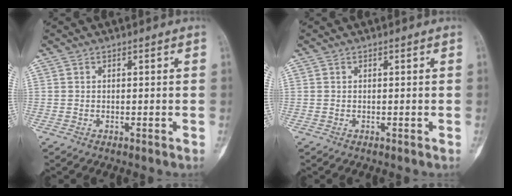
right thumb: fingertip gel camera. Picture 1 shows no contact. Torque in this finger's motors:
{"motor_torque": [0.05, 0.05, 0.07, -0.02, 0.02]}